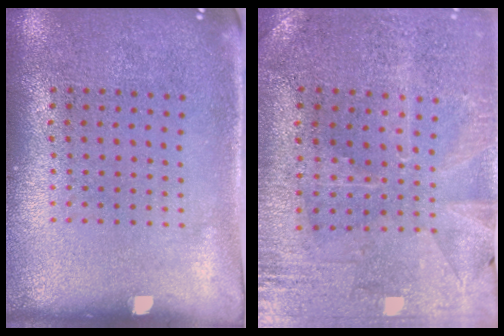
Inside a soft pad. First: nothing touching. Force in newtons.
{"total": 0.7, "press": 0.6, "slide": 0.3}